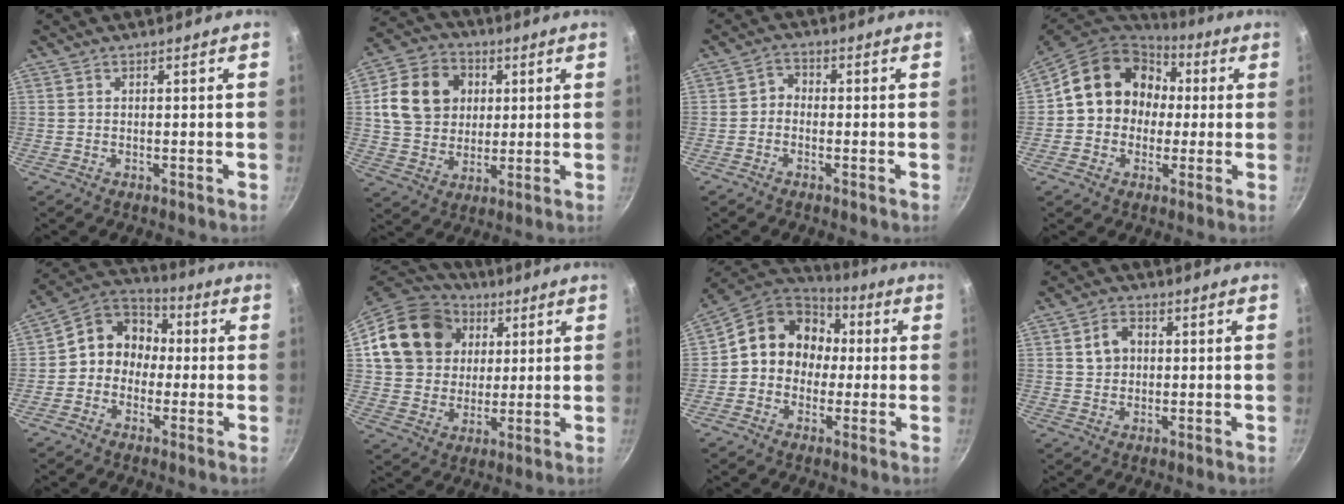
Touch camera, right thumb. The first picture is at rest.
{"total": 14.7, "force": [3.2, 12.1, 7.7], "torque": [-0.117, 0.007, 0.051]}
{"total": 2.6, "force": [-0.9, 2.1, 1.2], "torque": [-0.013, 0.018, -0.026]}
{"total": 16.2, "force": [1.5, 14.1, 7.9], "torque": [-0.099, 0.043, 0.011]}
{"total": 10.7, "force": [-0.4, 9.4, 5.2], "torque": [-0.042, 0.040, -0.033]}
{"total": 19.3, "force": [5.6, 16.1, 9.2], "torque": [-0.157, 0.016, 0.099]}
{"total": 14.2, "force": [0.8, 12.4, 6.8], "torque": [-0.072, 0.040, -0.007]}
{"total": 5.1, "force": [0.8, 4.1, 2.9], "torque": [-0.028, 0.011, 0.011]}